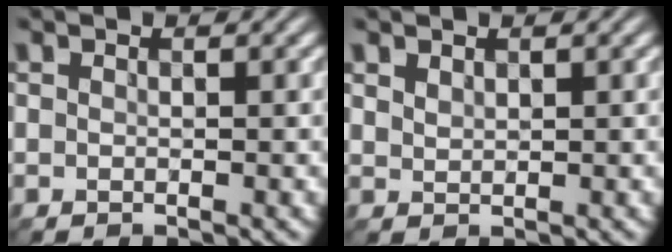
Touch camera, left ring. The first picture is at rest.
{"total": 1.0, "force": [0.8, 0.4, 0.3], "torque": [-0.011, -0.001, 0.019]}